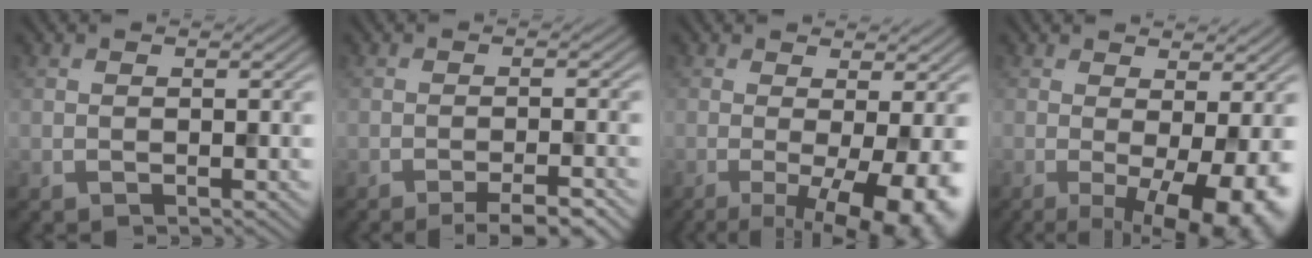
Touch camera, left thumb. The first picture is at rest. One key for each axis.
{"total": 4.3, "fx": -3.0, "fy": 0.6, "fz": 3.0, "tx": -0.041, "ty": 0.009, "tz": -0.048}
{"total": 10.6, "fx": -2.6, "fy": 2.7, "fz": 9.8, "tx": -0.119, "ty": 0.000, "tz": -0.031}
{"total": 9.6, "fx": -1.9, "fy": 2.6, "fz": 9.1, "tx": -0.118, "ty": -0.003, "tz": -0.021}